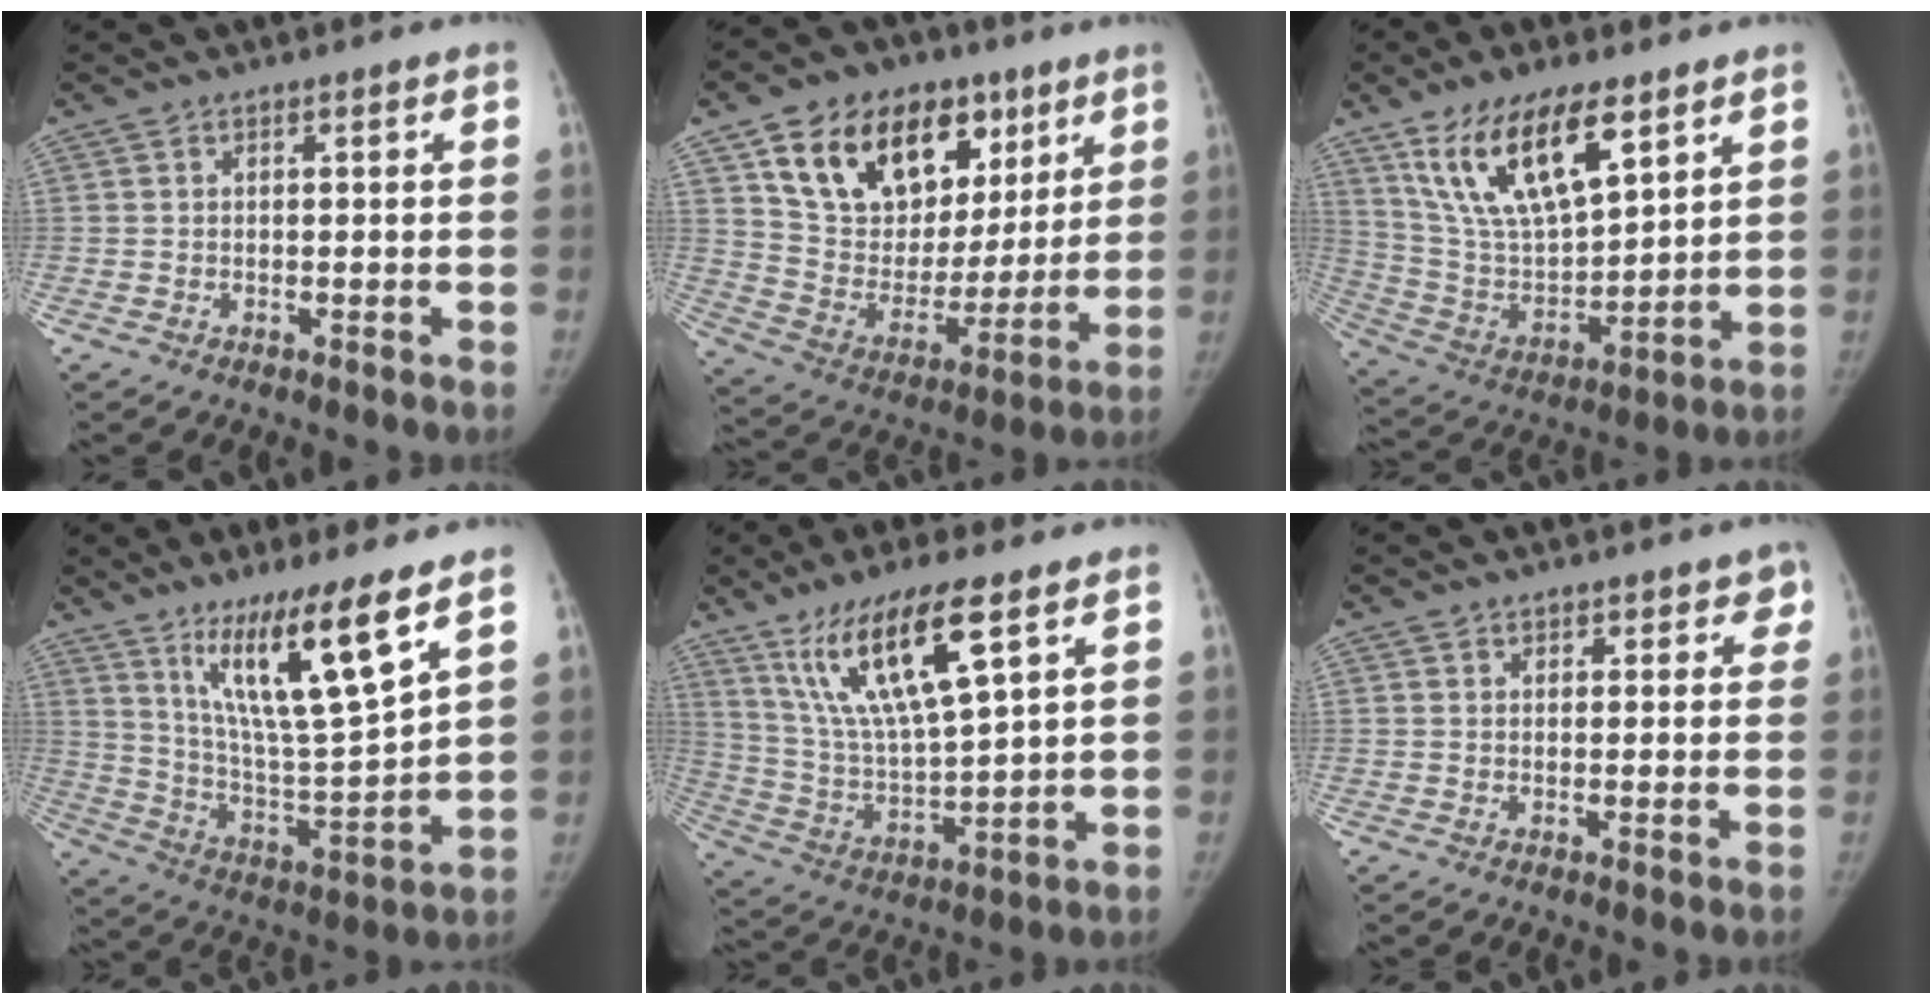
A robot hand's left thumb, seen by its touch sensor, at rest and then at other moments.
{"total": 24.3, "force": [12.0, 16.0, 13.8], "torque": [-0.184, -0.016, 0.213]}
{"total": 19.1, "force": [11.0, 7.8, 13.6], "torque": [-0.221, -0.044, 0.216]}
{"total": 17.1, "force": [10.2, 1.7, 13.6], "torque": [-0.230, -0.068, 0.191]}
{"total": 17.1, "force": [9.2, 3.7, 13.9], "torque": [-0.265, -0.038, 0.187]}
{"total": 3.2, "force": [2.1, 2.2, 0.9], "torque": [0.034, -0.007, 0.022]}